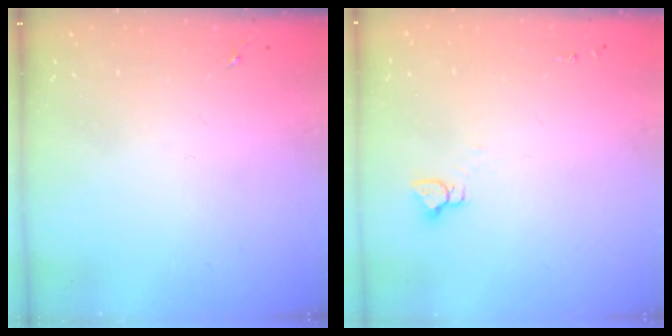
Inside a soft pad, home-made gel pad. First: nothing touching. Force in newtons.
{"total": 3.2, "press": 3.2, "slide": 0.2}